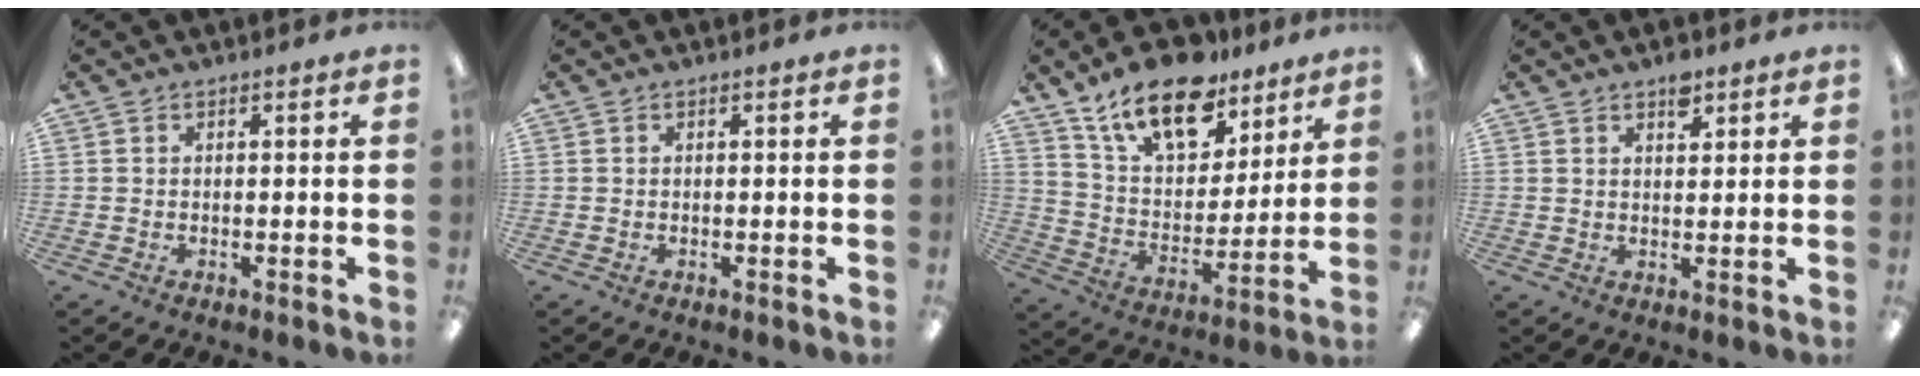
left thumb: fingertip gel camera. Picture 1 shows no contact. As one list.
[{"total": 0.0}, {"total": 18.3, "force": [12.7, 9.0, 9.7], "torque": [-0.168, -0.068, 0.224]}, {"total": 3.8, "force": [2.7, 1.8, 2.0], "torque": [-0.020, -0.013, 0.043]}]